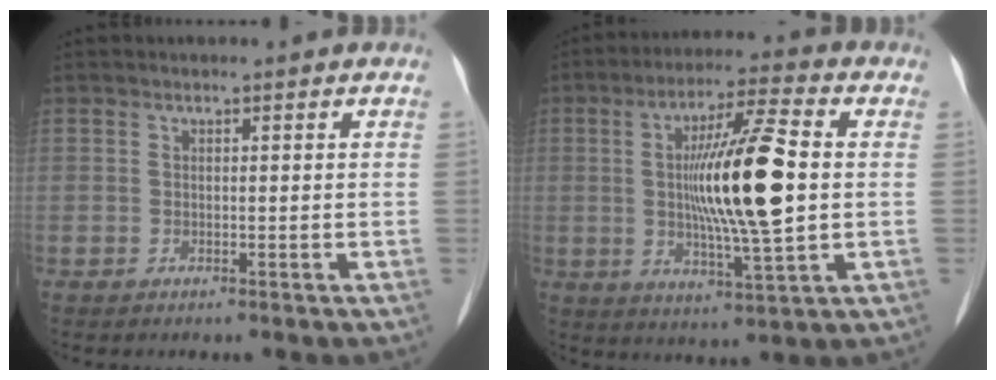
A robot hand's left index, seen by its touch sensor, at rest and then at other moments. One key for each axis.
{"total": 14.5, "fx": 0.6, "fy": 1.3, "fz": 14.4, "tx": -0.260, "ty": -0.004, "tz": 0.005}